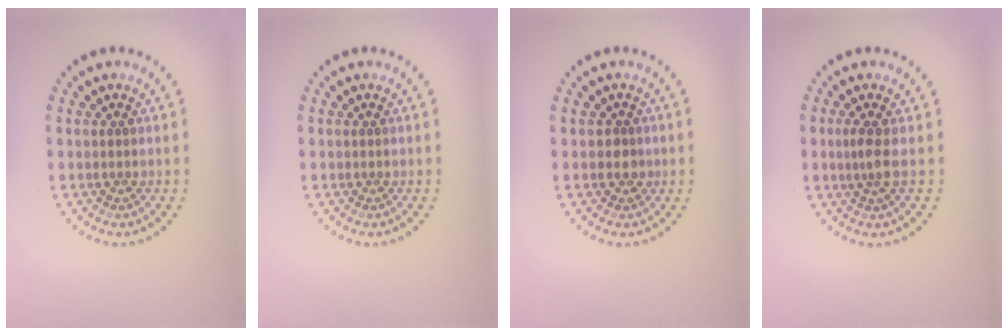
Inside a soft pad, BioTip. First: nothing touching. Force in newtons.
{"total": 0.0}
{"total": 1.4, "press": 1.2, "slide": 0.7}
{"total": 1.6, "press": 1.3, "slide": 1.0}